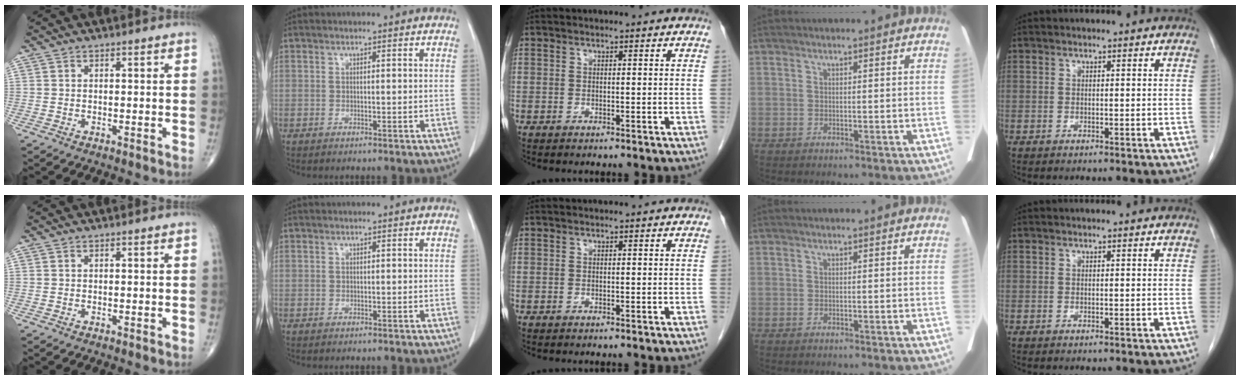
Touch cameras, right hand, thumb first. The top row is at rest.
{}